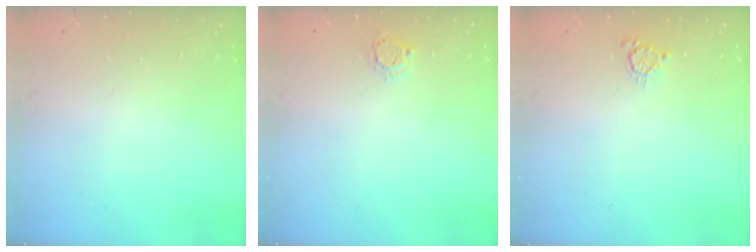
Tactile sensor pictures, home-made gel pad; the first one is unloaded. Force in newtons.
{"total": 3.3, "press": 3.3, "slide": 0.2}
{"total": 4.3, "press": 4.2, "slide": 0.5}